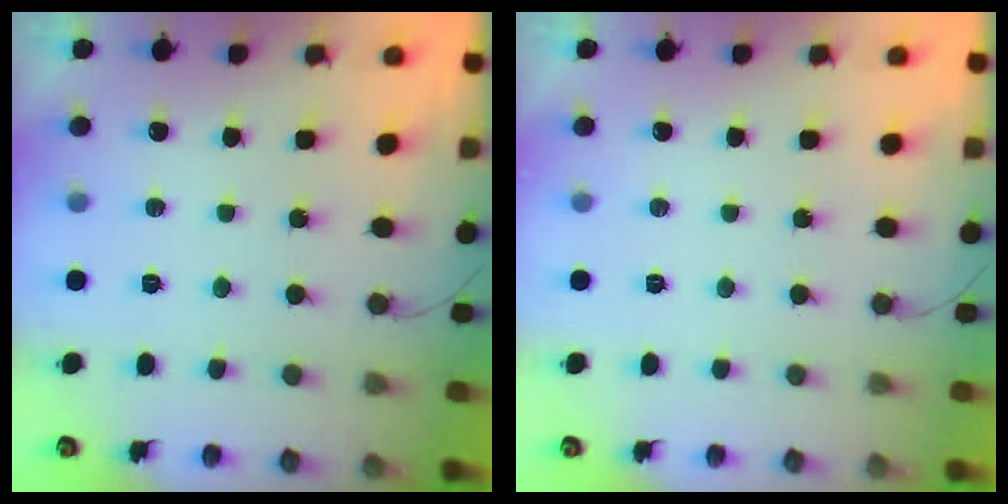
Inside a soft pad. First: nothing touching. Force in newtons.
{"total": 0.0}